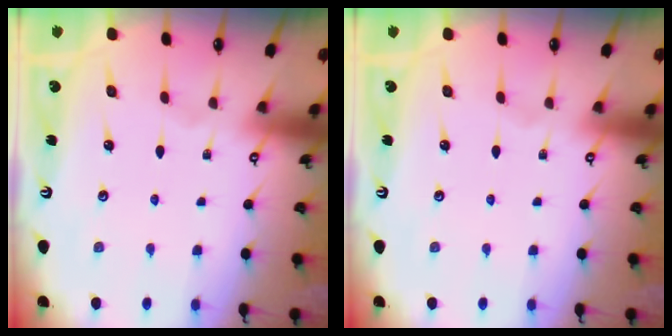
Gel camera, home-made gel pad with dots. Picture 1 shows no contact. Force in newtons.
{"total": 0.0}